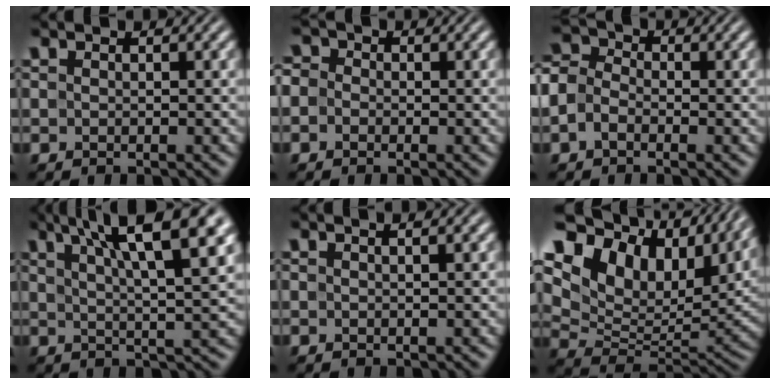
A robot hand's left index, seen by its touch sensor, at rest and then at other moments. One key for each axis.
{"total": 2.0, "fx": 0.0, "fy": 1.8, "fz": 0.9, "tx": -0.001, "ty": 0.009, "tz": -0.026}
{"total": 2.9, "fx": -0.9, "fy": 2.2, "fz": 1.7, "tx": -0.036, "ty": 0.011, "tz": -0.032}
{"total": 10.6, "fx": 5.7, "fy": 2.4, "fz": 8.6, "tx": -0.106, "ty": 0.025, "tz": 0.078}
{"total": 1.8, "fx": 1.0, "fy": 0.6, "fz": 1.4, "tx": -0.016, "ty": 0.001, "tz": 0.002}
{"total": 16.8, "fx": 8.5, "fy": 9.8, "fz": 10.6, "tx": -0.204, "ty": 0.018, "tz": 0.165}